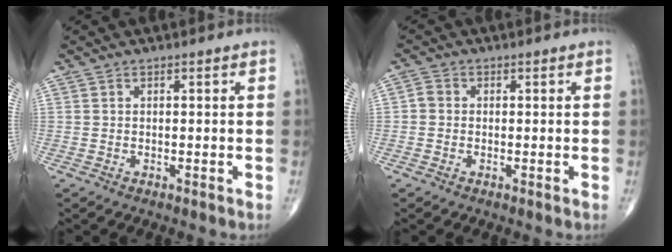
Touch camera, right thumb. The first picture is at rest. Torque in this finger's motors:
{"motor_torque": [-0.01, -0.01, -0.35, -0.26, 0.04]}